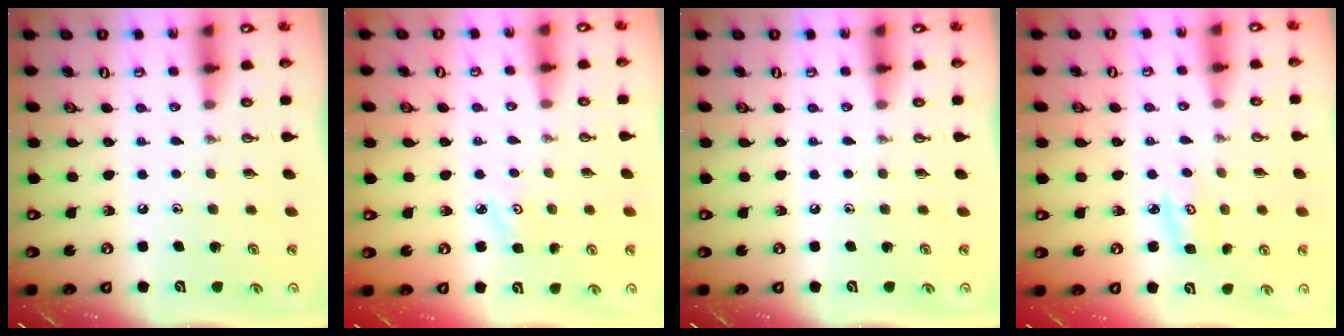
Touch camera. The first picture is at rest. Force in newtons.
{"total": 2.7, "press": 2.6, "slide": 0.4}
{"total": 0.0}
{"total": 2.8, "press": 2.8, "slide": 0.3}